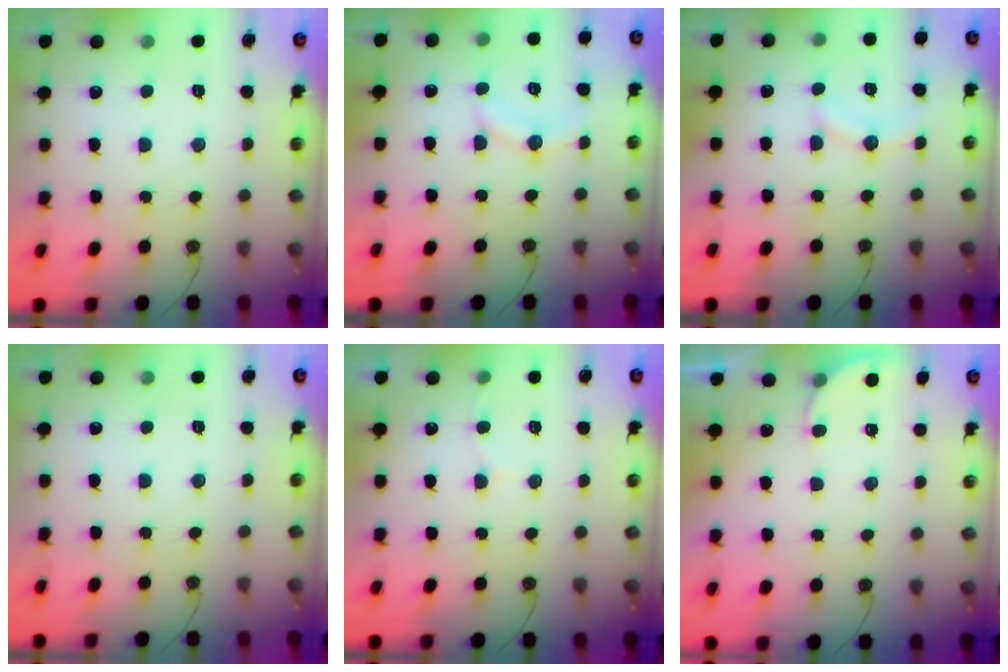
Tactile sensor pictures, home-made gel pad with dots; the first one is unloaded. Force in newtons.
{"total": 8.1, "press": 7.9, "slide": 2.0}
{"total": 7.2, "press": 6.9, "slide": 2.0}
{"total": 0.0}
{"total": 4.0, "press": 4.0, "slide": 0.5}
{"total": 2.4, "press": 2.4, "slide": 0.2}